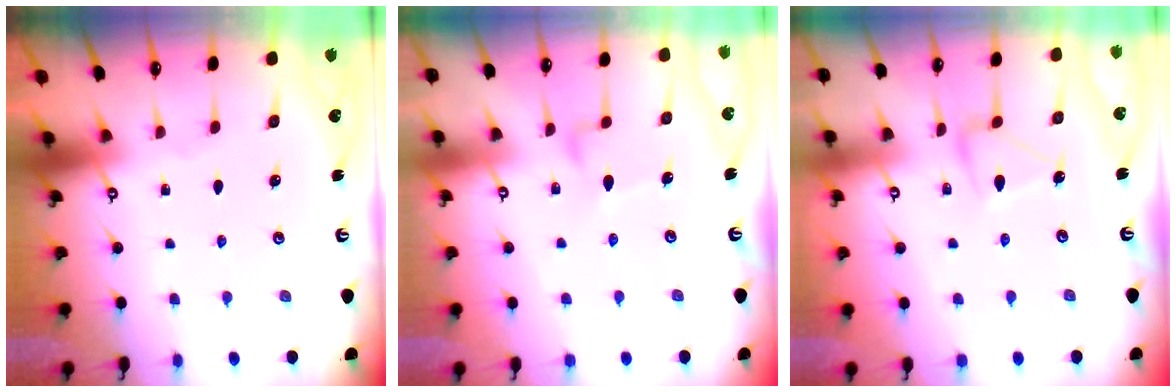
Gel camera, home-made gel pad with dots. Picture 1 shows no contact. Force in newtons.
{"total": 6.4, "press": 6.4, "slide": 0.3}
{"total": 9.3, "press": 9.2, "slide": 0.5}